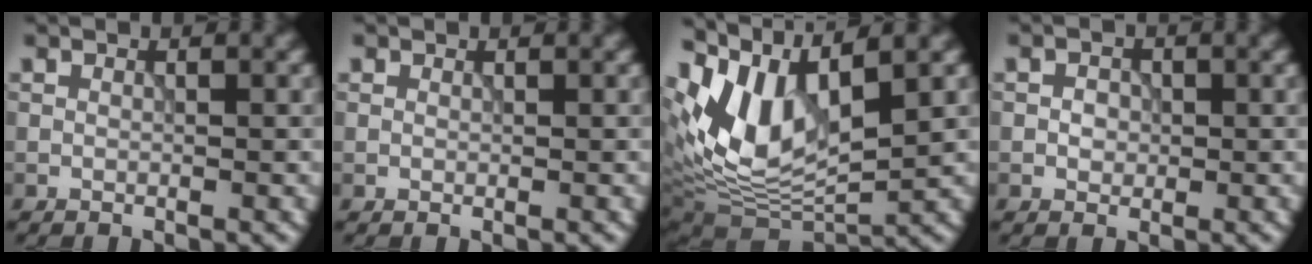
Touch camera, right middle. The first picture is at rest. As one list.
[{"total": 0.6, "force": [0.5, 0.3, 0.0], "torque": [-0.002, 0.000, 0.012]}, {"total": 9.7, "force": [2.9, 4.6, 8.0], "torque": [-0.168, 0.000, 0.054]}, {"total": 1.3, "force": [-0.2, 1.1, 0.6], "torque": [-0.010, -0.001, -0.003]}]